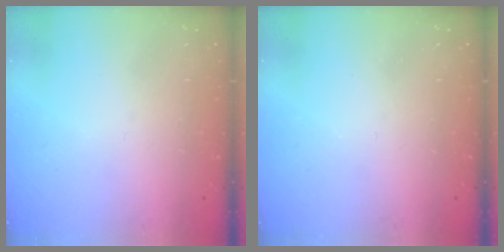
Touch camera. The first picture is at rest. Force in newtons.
{"total": 0.0}